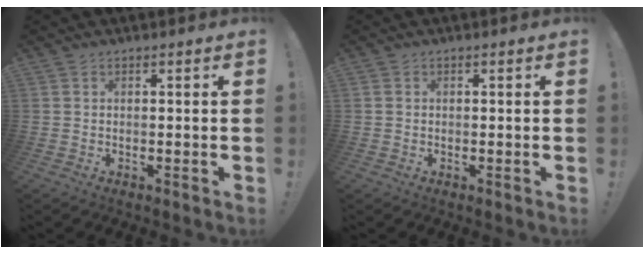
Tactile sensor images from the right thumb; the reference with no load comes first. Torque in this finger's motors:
{"motor_torque": [-0.18, -0.34, -0.06, -0.04, 0.07]}